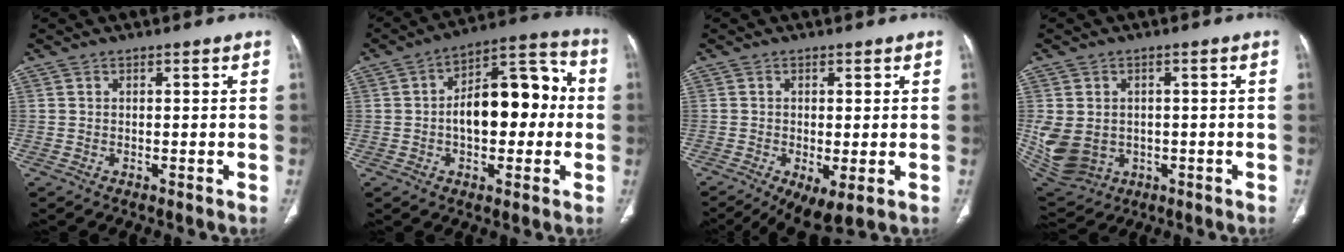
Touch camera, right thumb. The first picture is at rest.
{"total": 16.0, "force": [-0.2, 8.8, 13.3], "torque": [-0.167, 0.044, -0.010]}
{"total": 8.1, "force": [-3.1, 3.3, 6.7], "torque": [-0.119, -0.015, -0.046]}
{"total": 13.2, "force": [-1.7, 10.8, 7.5], "torque": [-0.172, -0.003, -0.003]}